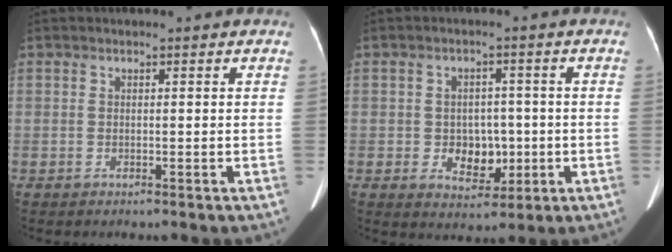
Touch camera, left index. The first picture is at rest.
{"total": 5.6, "force": [-0.9, 4.2, 3.7], "torque": [-0.056, 0.008, -0.002]}